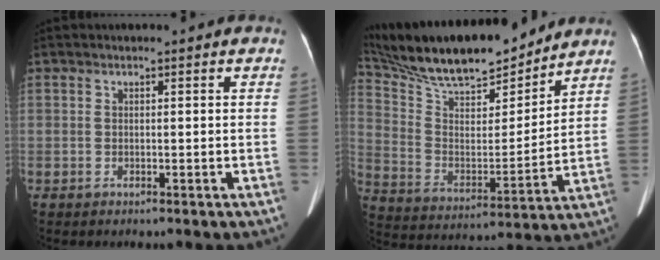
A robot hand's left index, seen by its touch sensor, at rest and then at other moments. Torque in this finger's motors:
{"motor_torque": [0.90, -1.24, 0.12, 0.03]}